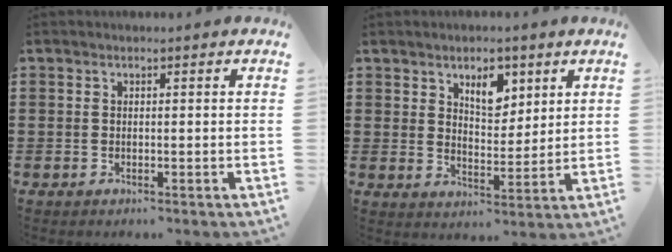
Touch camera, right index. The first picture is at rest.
{"total": 5.7, "force": [3.4, 3.2, 3.4], "torque": [-0.054, 0.002, 0.057]}